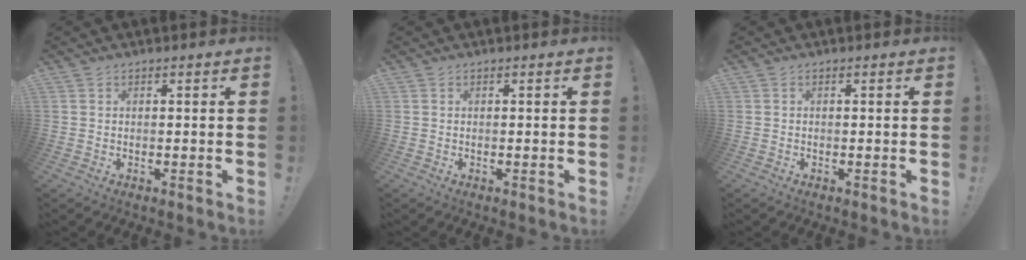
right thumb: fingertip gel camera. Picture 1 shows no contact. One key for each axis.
{"total": 0.0}
{"total": 0.0}